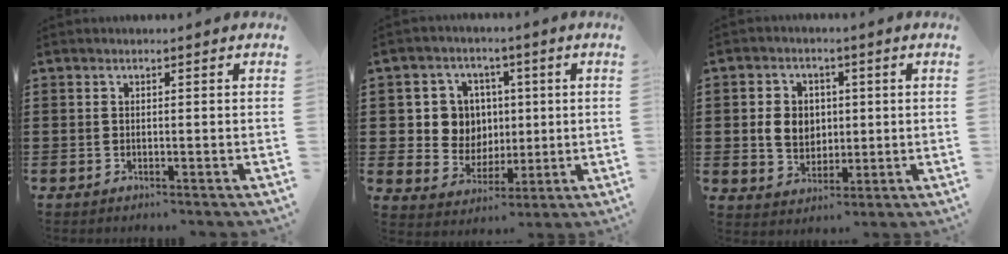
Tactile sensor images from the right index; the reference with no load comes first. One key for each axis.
{"total": 7.9, "fx": 1.2, "fy": 7.4, "fz": 2.3, "tx": -0.073, "ty": 0.015, "tz": 0.027}
{"total": 5.8, "fx": 0.5, "fy": 4.9, "fz": 3.1, "tx": -0.074, "ty": 0.010, "tz": 0.004}